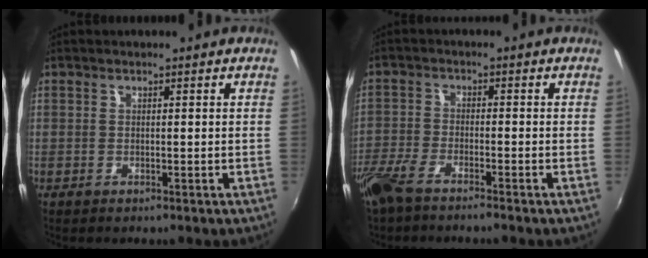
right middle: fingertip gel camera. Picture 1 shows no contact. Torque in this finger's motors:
{"motor_torque": [0.44, -0.43, 0.27, 0.21]}